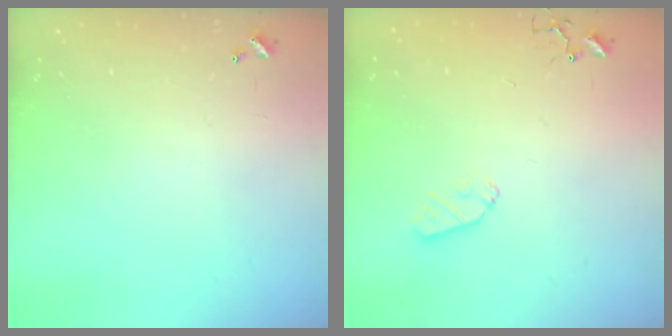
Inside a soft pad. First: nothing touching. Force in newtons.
{"total": 6.2, "press": 6.2, "slide": 0.9}